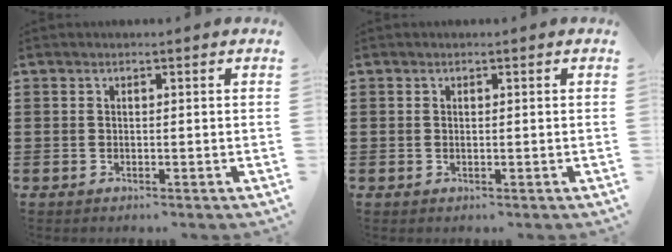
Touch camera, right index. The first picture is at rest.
{"total": 0.0}